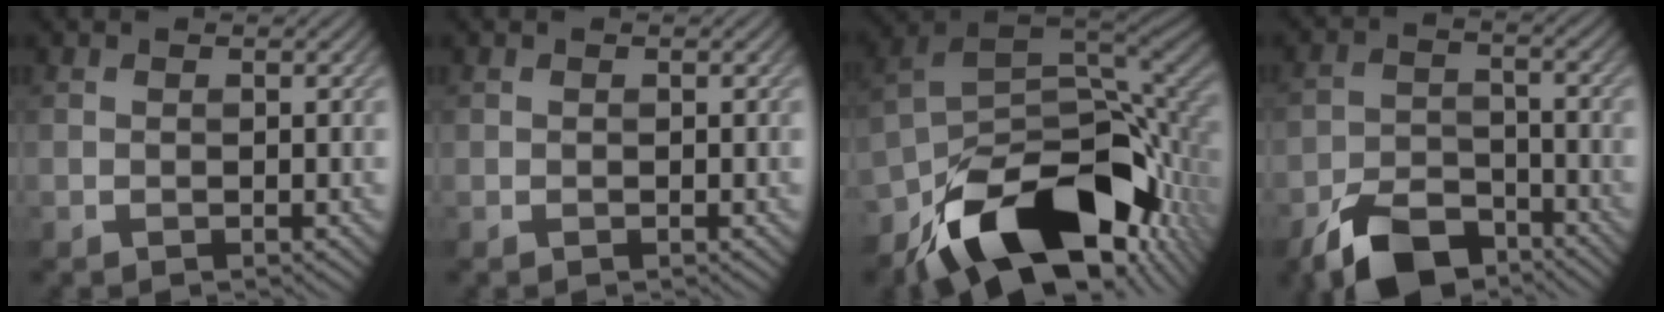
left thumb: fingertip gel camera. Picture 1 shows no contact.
{"total": 0.0}
{"total": 17.8, "force": [-10.1, 9.0, 11.6], "torque": [-0.186, -0.034, -0.161]}
{"total": 9.0, "force": [-6.7, 4.2, 4.4], "torque": [-0.082, -0.012, -0.130]}